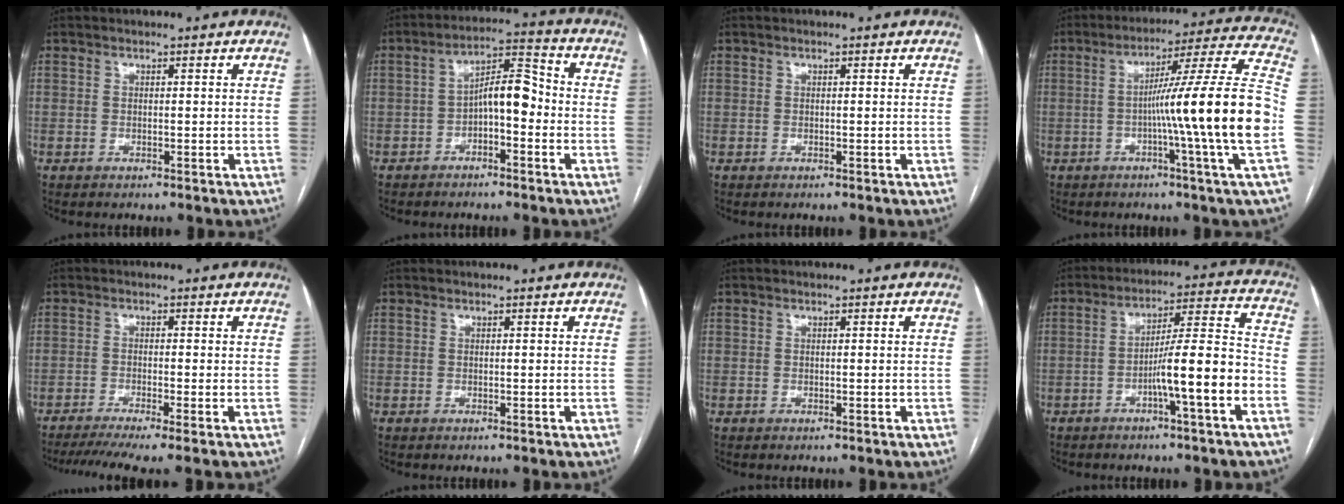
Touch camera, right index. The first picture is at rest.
{"total": 7.2, "force": [-1.6, 2.6, 6.5], "torque": [-0.111, 0.032, -0.029]}
{"total": 0.0}
{"total": 17.9, "force": [-3.3, -2.7, 17.4], "torque": [-0.256, -0.001, -0.065]}
{"total": 7.0, "force": [-5.3, -0.3, 4.7], "torque": [-0.078, -0.010, -0.087]}
{"total": 0.0}
{"total": 0.0}
{"total": 10.9, "force": [-4.3, -0.2, 10.0], "torque": [-0.160, 0.020, -0.067]}